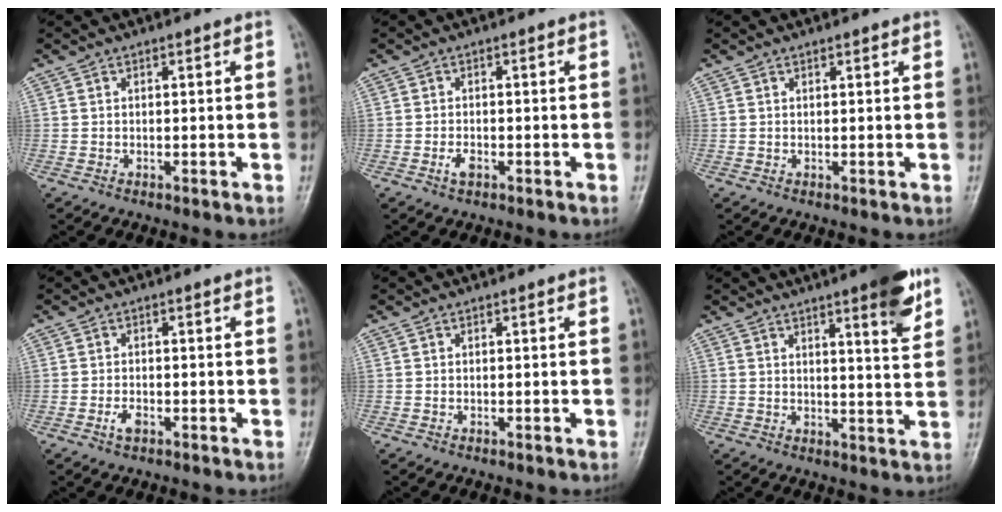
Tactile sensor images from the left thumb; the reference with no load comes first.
{"total": 1.7, "force": [-0.8, 0.9, 1.2], "torque": [-0.026, 0.002, -0.015]}
{"total": 0.6, "force": [0.5, 0.1, 0.2], "torque": [-0.005, -0.003, 0.008]}
{"total": 1.8, "force": [-0.8, 0.9, 1.3], "torque": [-0.027, 0.002, -0.016]}
{"total": 0.0}
{"total": 8.8, "force": [5.2, 1.2, 7.0], "torque": [-0.085, -0.028, 0.068]}